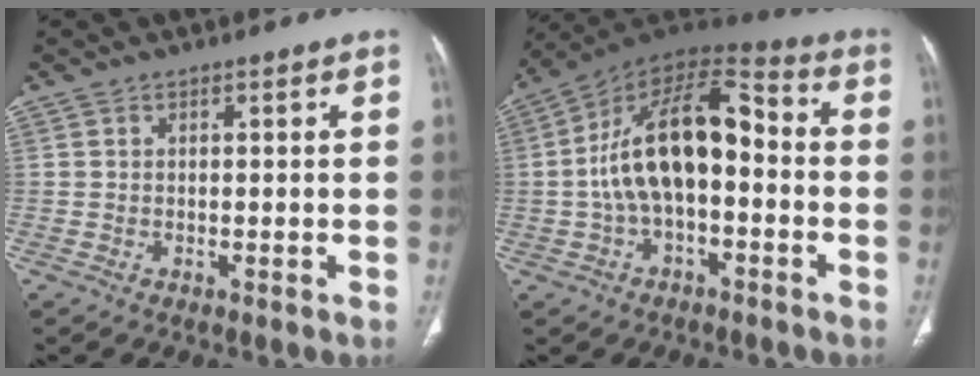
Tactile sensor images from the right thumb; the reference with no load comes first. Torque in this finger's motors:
{"motor_torque": [2.50, 2.51, 1.98, -0.30, 0.23]}